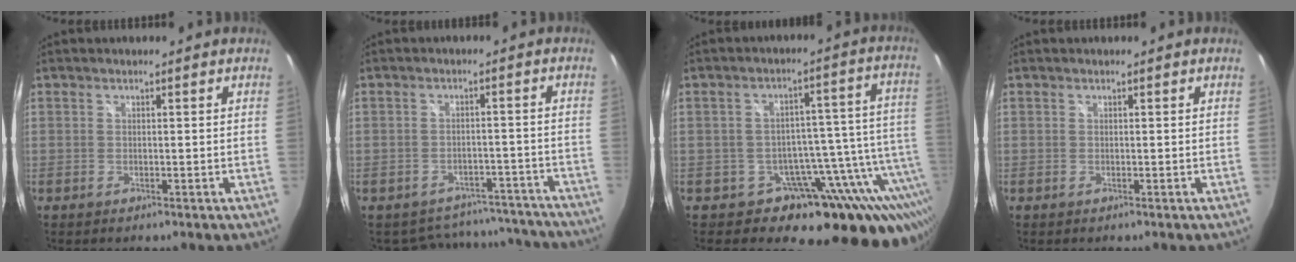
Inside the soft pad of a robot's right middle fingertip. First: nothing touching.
{"total": 14.0, "force": [-12.4, 6.1, 2.8], "torque": [-0.061, 0.031, -0.139]}
{"total": 20.4, "force": [-11.9, 11.9, 11.6], "torque": [-0.131, 0.016, -0.153]}
{"total": 0.0}